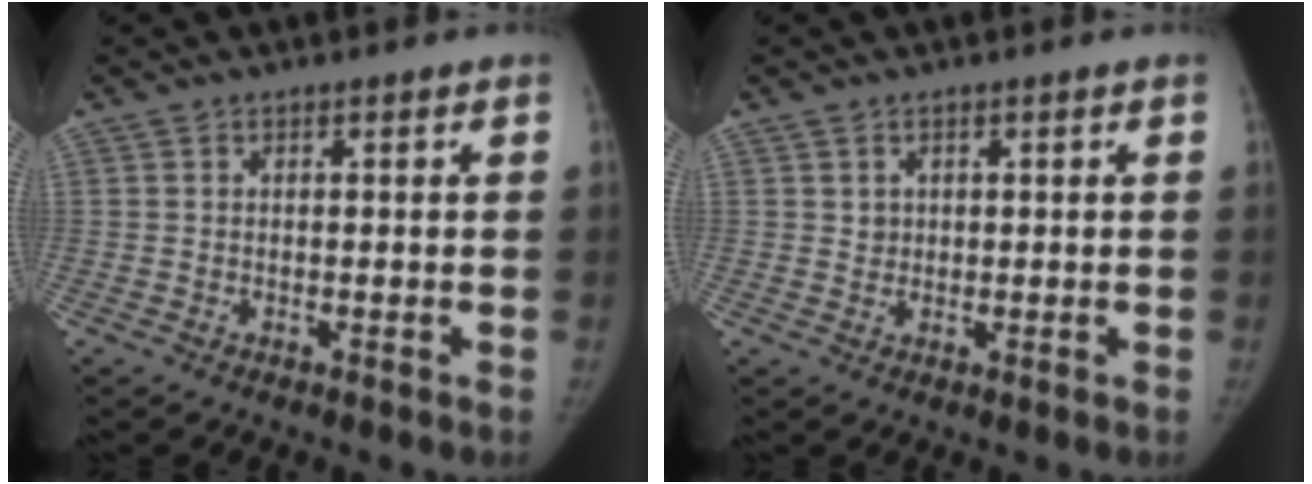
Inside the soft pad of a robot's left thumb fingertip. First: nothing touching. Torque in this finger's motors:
{"motor_torque": [0.11, -0.06, 0.30, -0.04, -0.03]}